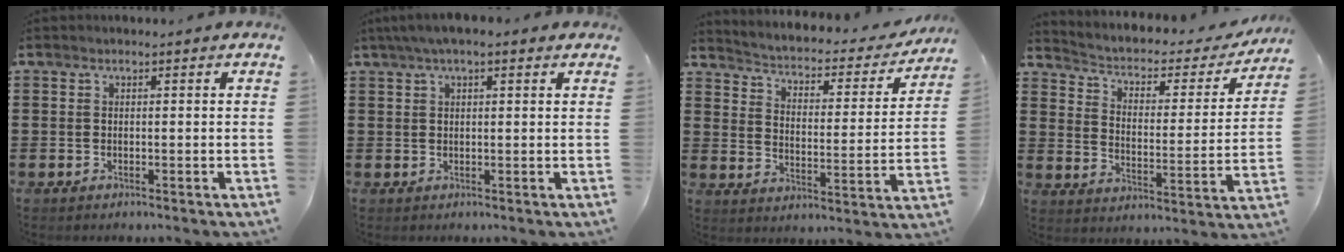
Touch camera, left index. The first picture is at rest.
{"total": 2.9, "force": [1.7, 0.8, 2.2], "torque": [-0.046, 0.008, 0.030]}
{"total": 1.9, "force": [1.6, 0.6, 0.8], "torque": [-0.031, -0.023, 0.014]}
{"total": 2.6, "force": [1.5, 1.6, 1.4], "torque": [-0.042, -0.016, 0.015]}